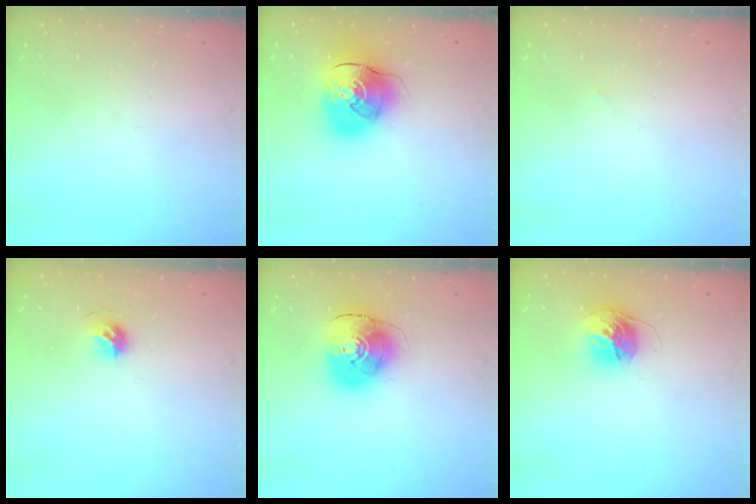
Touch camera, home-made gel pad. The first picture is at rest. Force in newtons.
{"total": 11.3, "press": 11.1, "slide": 2.0}
{"total": 1.3, "press": 1.3, "slide": 0.0}
{"total": 6.6, "press": 6.5, "slide": 1.2}
{"total": 9.6, "press": 9.6, "slide": 1.2}
{"total": 12.9, "press": 12.8, "slide": 1.2}